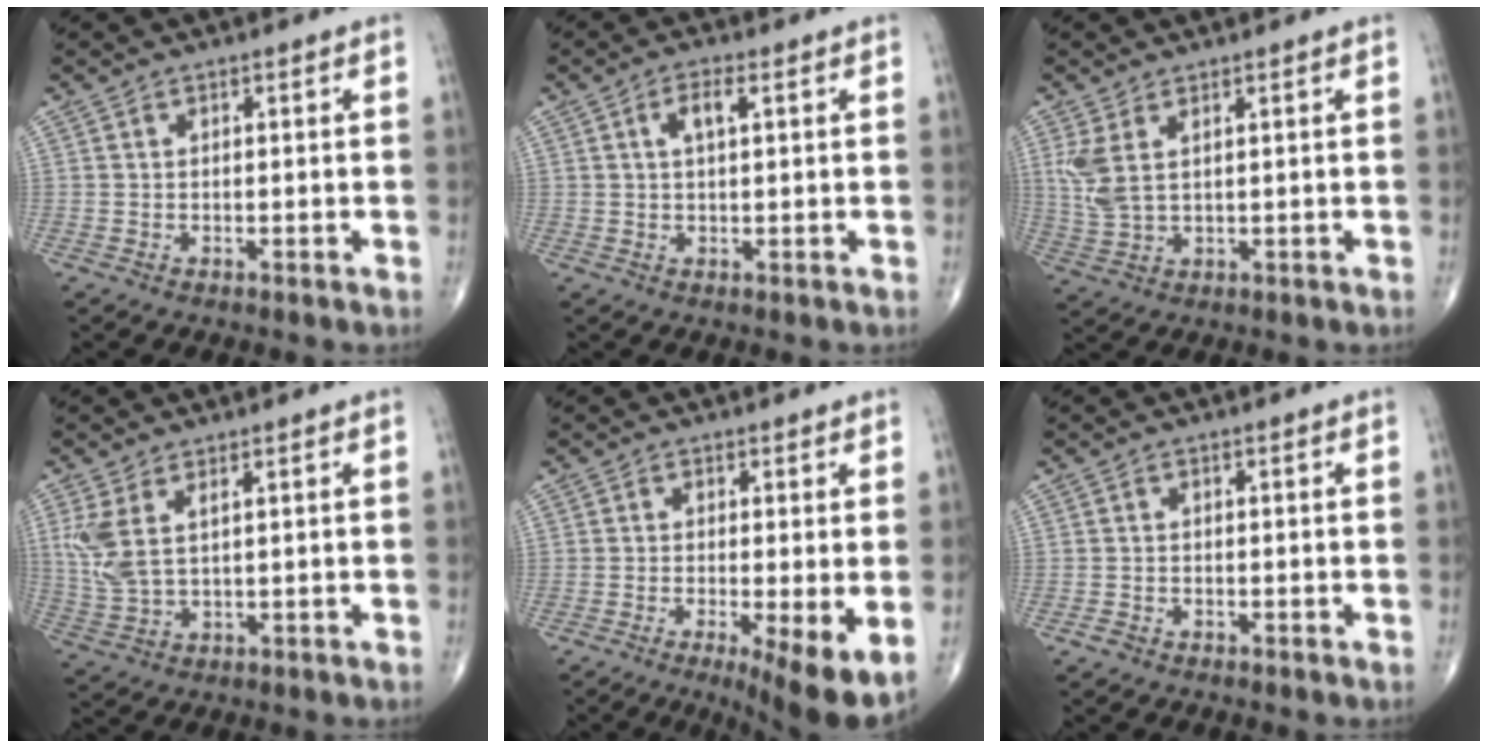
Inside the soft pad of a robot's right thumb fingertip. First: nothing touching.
{"total": 3.8, "force": [1.3, 1.5, 3.3], "torque": [-0.061, 0.007, 0.022]}
{"total": 5.6, "force": [2.0, 2.6, 4.5], "torque": [-0.114, -0.005, 0.052]}
{"total": 6.9, "force": [2.3, 3.2, 5.6], "torque": [-0.139, -0.006, 0.059]}
{"total": 9.5, "force": [-2.6, 2.1, 8.9], "torque": [-0.135, -0.022, -0.040]}
{"total": 1.0, "force": [-0.6, 0.7, 0.3], "torque": [-0.003, 0.004, -0.014]}